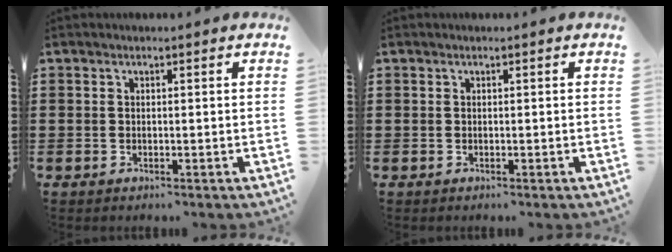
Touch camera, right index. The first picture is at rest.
{"total": 0.0}